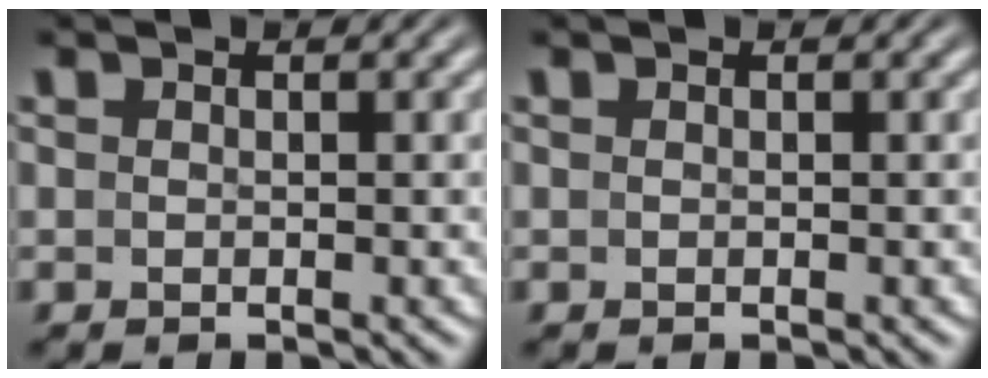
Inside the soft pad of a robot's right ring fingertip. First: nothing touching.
{"total": 1.3, "force": [-0.3, -1.2, -0.4], "torque": [0.014, -0.011, 0.005]}